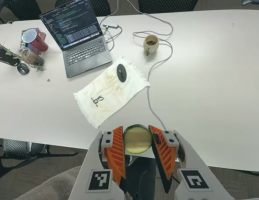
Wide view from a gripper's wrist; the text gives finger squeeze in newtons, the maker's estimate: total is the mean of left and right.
{"total": 10.6, "left": 10.6, "right": 10.6}